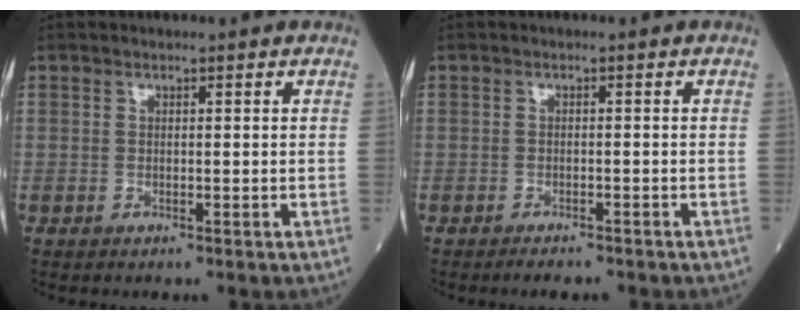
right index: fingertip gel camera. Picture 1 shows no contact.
{"total": 3.0, "force": [-2.6, 0.7, 1.3], "torque": [-0.019, -0.005, -0.030]}